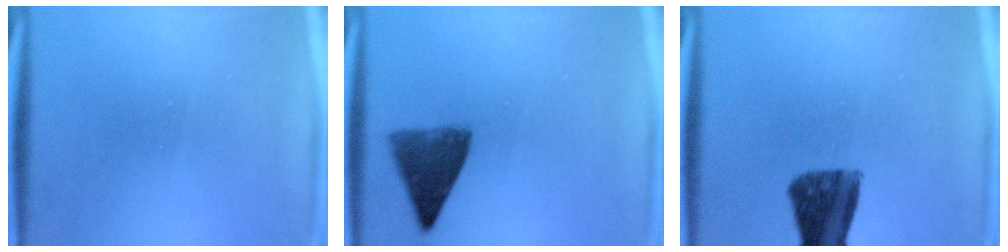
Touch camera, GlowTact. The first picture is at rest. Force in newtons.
{"total": 6.7}
{"total": 10.4}